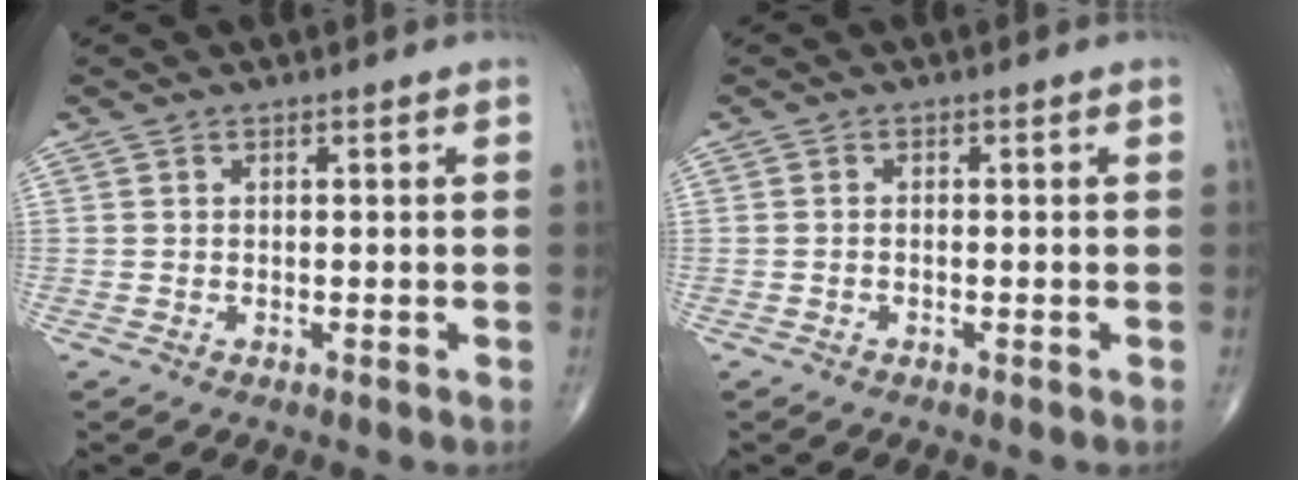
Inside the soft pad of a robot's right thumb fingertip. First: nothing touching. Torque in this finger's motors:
{"motor_torque": [-0.22, 0.15, 0.01, 0.19, -0.05]}